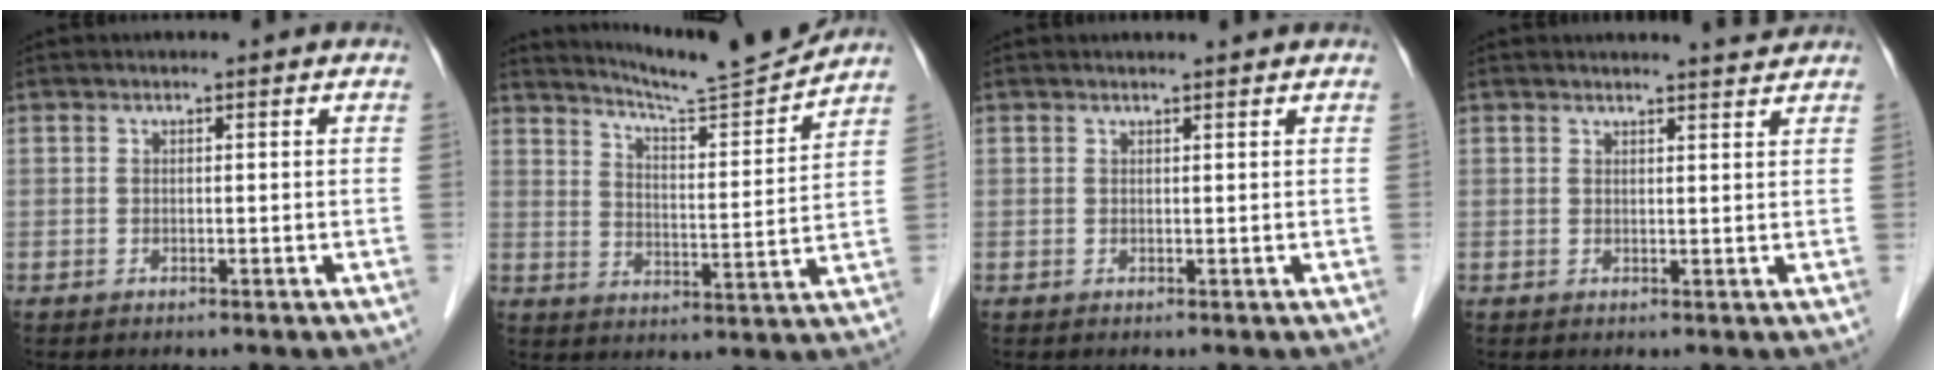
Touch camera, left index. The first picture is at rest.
{"total": 11.7, "force": [11.4, -1.6, 2.3], "torque": [-0.046, -0.024, 0.176]}
{"total": 1.3, "force": [1.3, -0.1, 0.3], "torque": [-0.008, 0.003, 0.020]}
{"total": 2.6, "force": [2.6, -0.3, 0.3], "torque": [-0.010, -0.005, 0.031]}